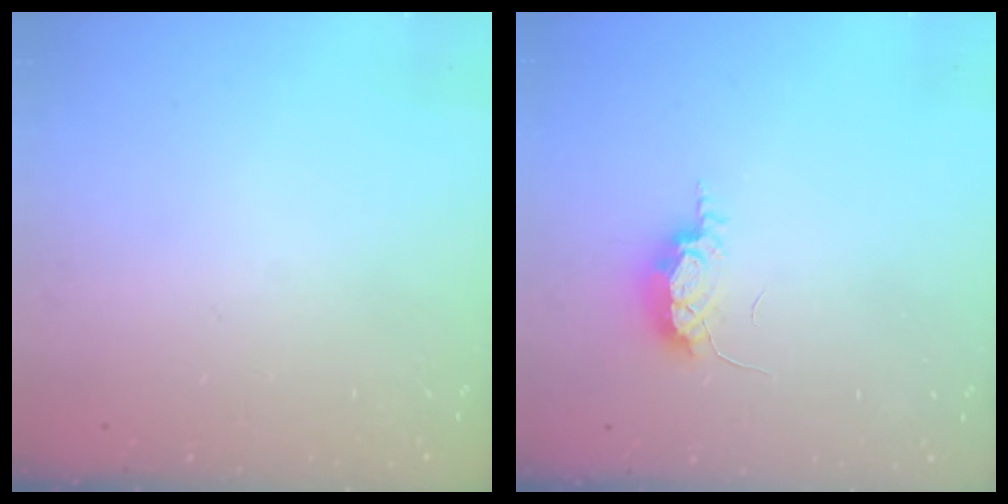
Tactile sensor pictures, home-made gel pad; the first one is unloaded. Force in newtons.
{"total": 5.9, "press": 5.5, "slide": 2.2}